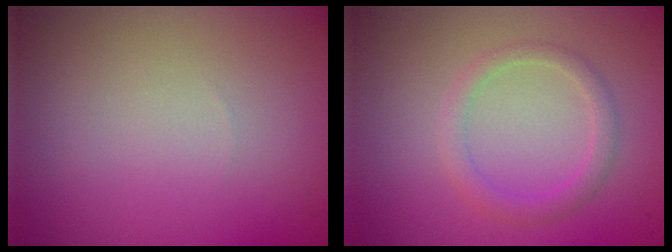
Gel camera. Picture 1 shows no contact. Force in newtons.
{"total": 2.0, "press": 1.9, "slide": 0.1}